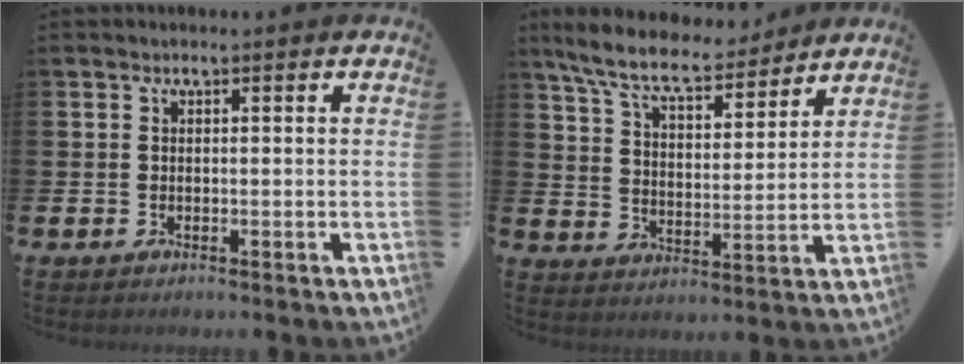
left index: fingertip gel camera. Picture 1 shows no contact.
{"total": 8.7, "force": [7.9, 1.7, 3.3], "torque": [-0.100, -0.038, 0.142]}